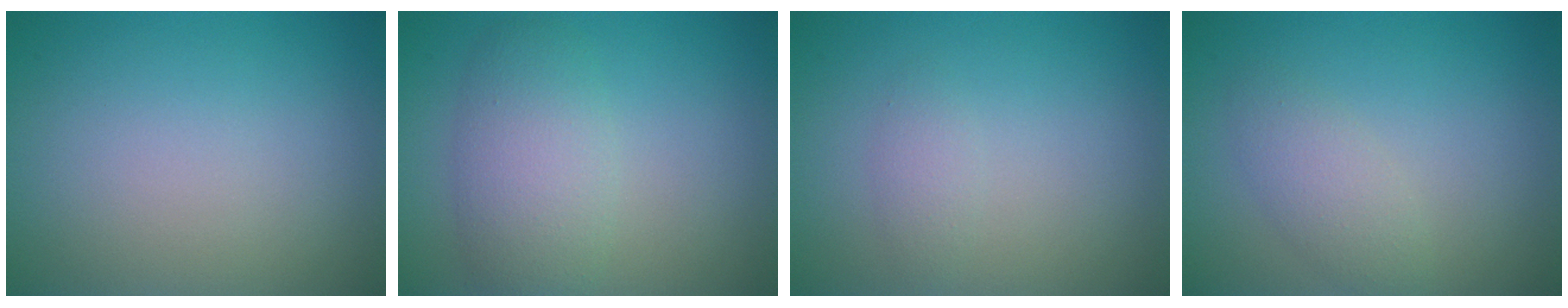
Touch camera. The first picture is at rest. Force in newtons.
{"total": 4.5, "press": 4.5, "slide": 0.2}
{"total": 1.1, "press": 1.1, "slide": 0.1}
{"total": 2.1, "press": 2.1, "slide": 0.0}